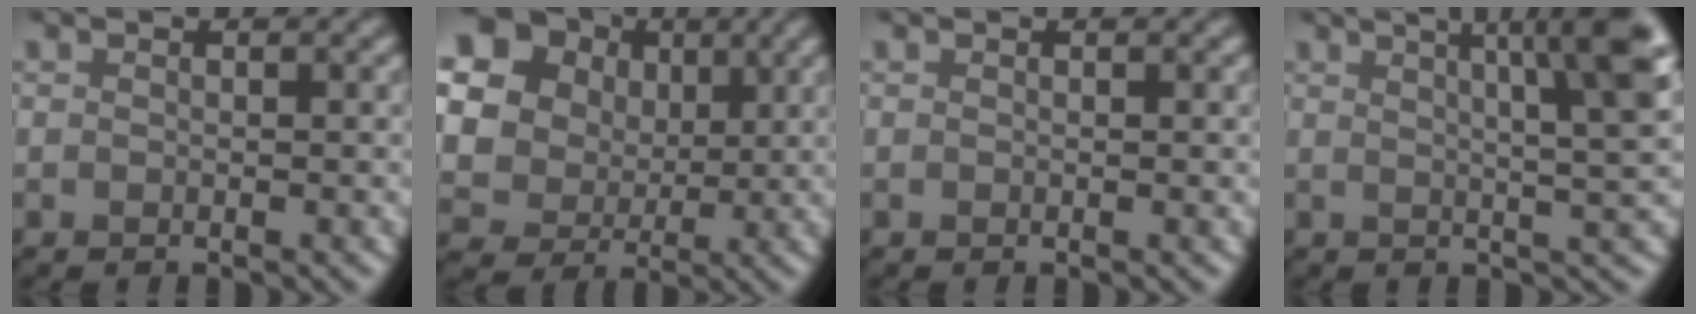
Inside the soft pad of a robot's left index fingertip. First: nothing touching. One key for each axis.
{"total": 18.4, "fx": 7.2, "fy": 15.3, "fz": 7.2, "tx": -0.205, "ty": 0.017, "tz": 0.128}
{"total": 0.0}
{"total": 8.7, "fx": 3.3, "fy": 2.1, "fz": 7.8, "tx": -0.061, "ty": 0.028, "tz": 0.031}